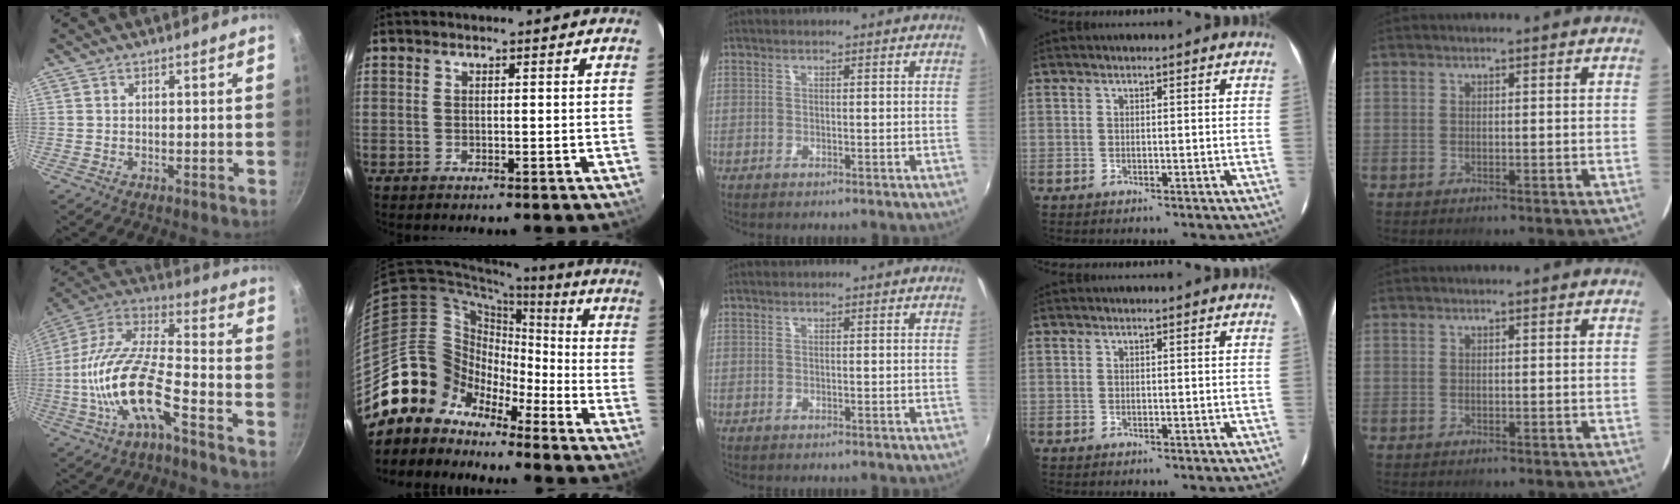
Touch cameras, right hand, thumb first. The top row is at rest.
{"thumb": {"total": 17.5, "force": [-6.9, 6.0, 15.0], "torque": [-0.287, 0.052, -0.147]}, "index": {"total": 11.8, "force": [-9.5, 6.8, 1.7], "torque": [-0.039, 0.039, -0.195]}}